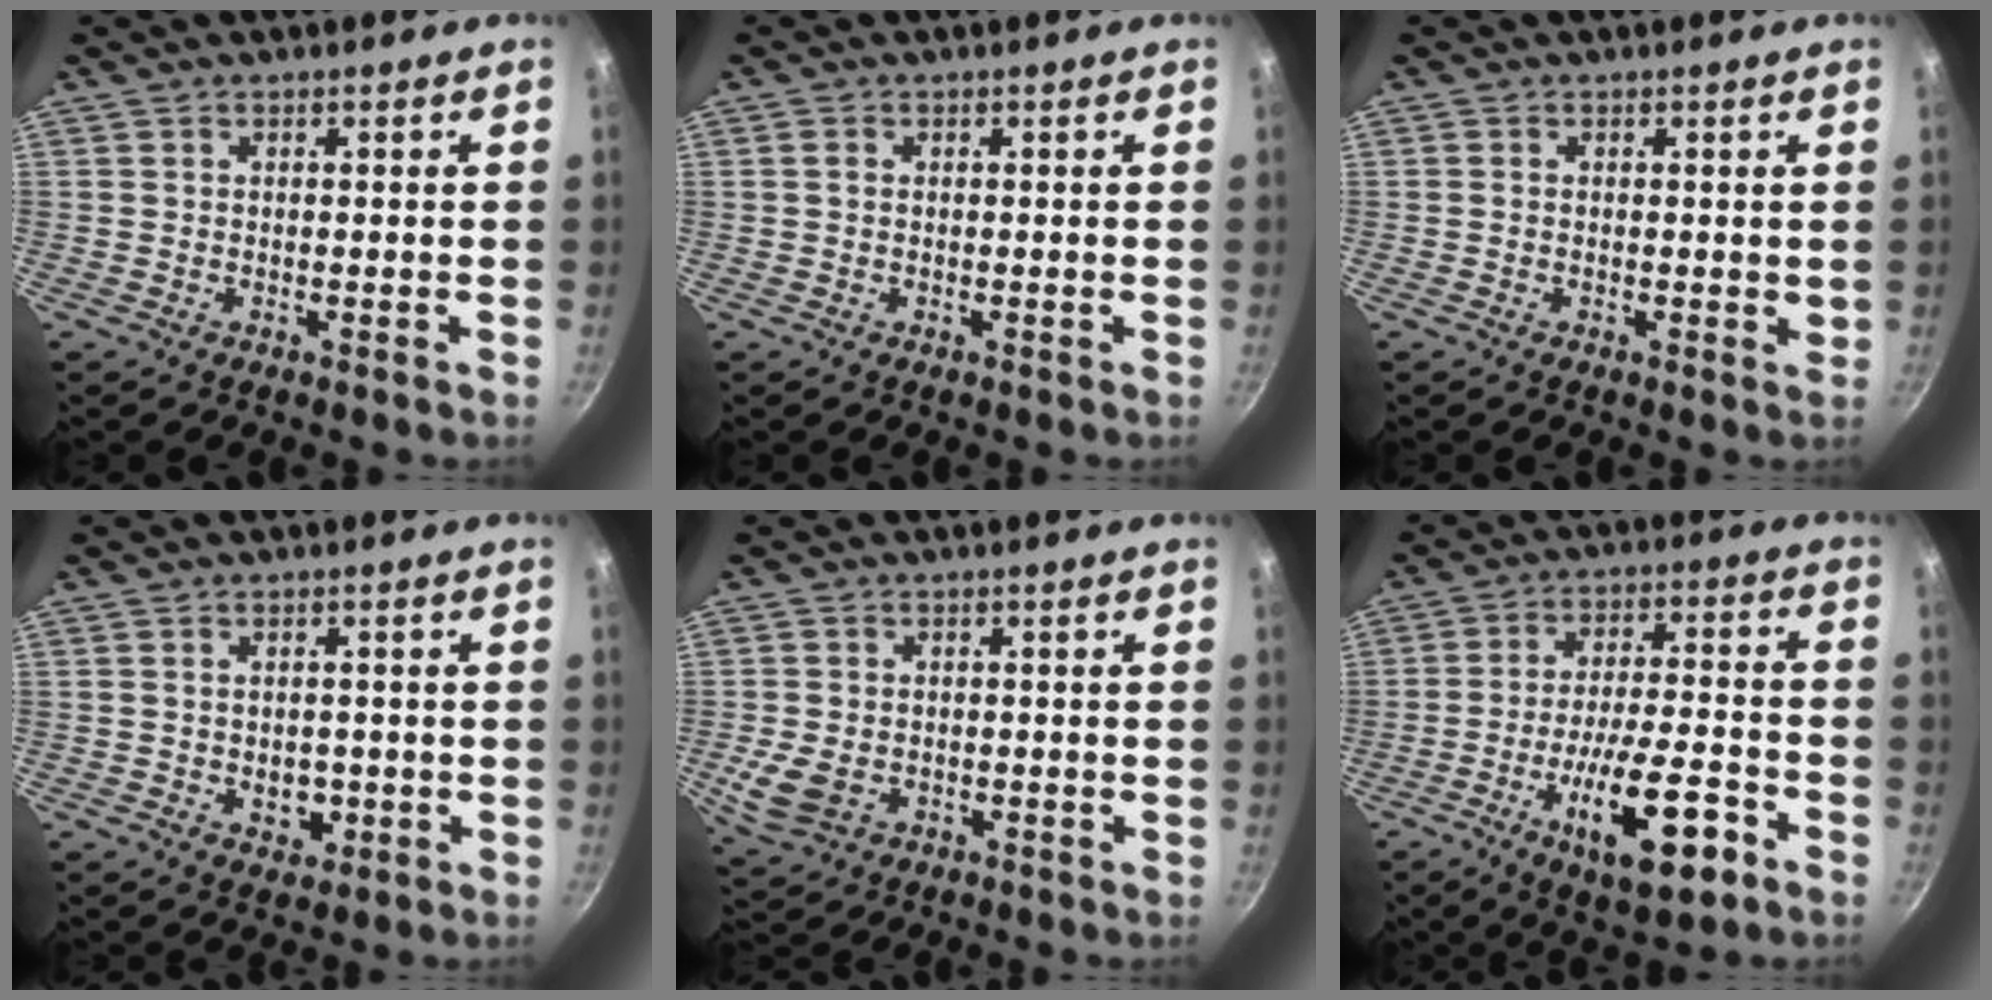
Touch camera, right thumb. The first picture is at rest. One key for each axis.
{"total": 1.0, "fx": 0.2, "fy": 0.8, "fz": 0.6, "tx": -0.011, "ty": 0.003, "tz": 0.002}
{"total": 1.2, "fx": 0.2, "fy": 0.7, "fz": 0.9, "tx": -0.012, "ty": 0.000, "tz": -0.001}
{"total": 3.8, "fx": -0.7, "fy": 2.9, "fz": 2.4, "tx": -0.023, "ty": 0.002, "tz": -0.006}
{"total": 6.4, "fx": -1.5, "fy": 4.8, "fz": 4.0, "tx": -0.083, "ty": 0.000, "tz": -0.019}
{"total": 15.9, "fx": -7.0, "fy": 5.2, "fz": 13.3, "tx": -0.214, "ty": 0.030, "tz": -0.111}